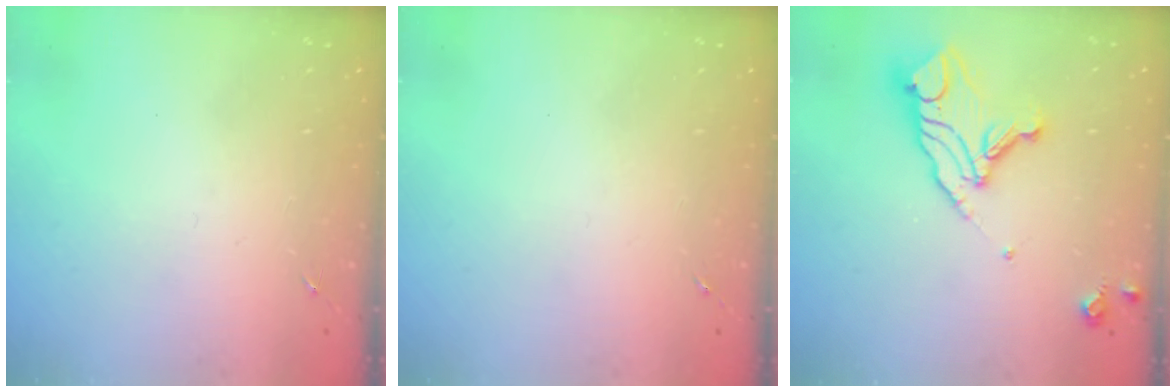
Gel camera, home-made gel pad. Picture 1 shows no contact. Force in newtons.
{"total": 0.0}
{"total": 14.3, "press": 14.3, "slide": 1.0}